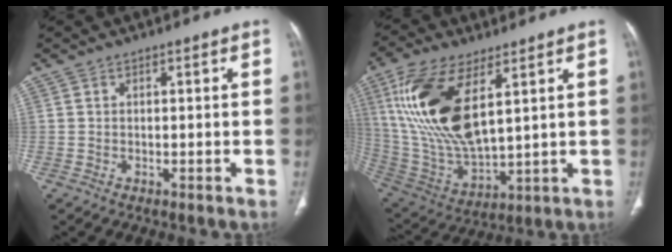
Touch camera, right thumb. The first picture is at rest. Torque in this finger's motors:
{"motor_torque": [-1.36, 3.37, 1.39, 1.38, 0.57]}